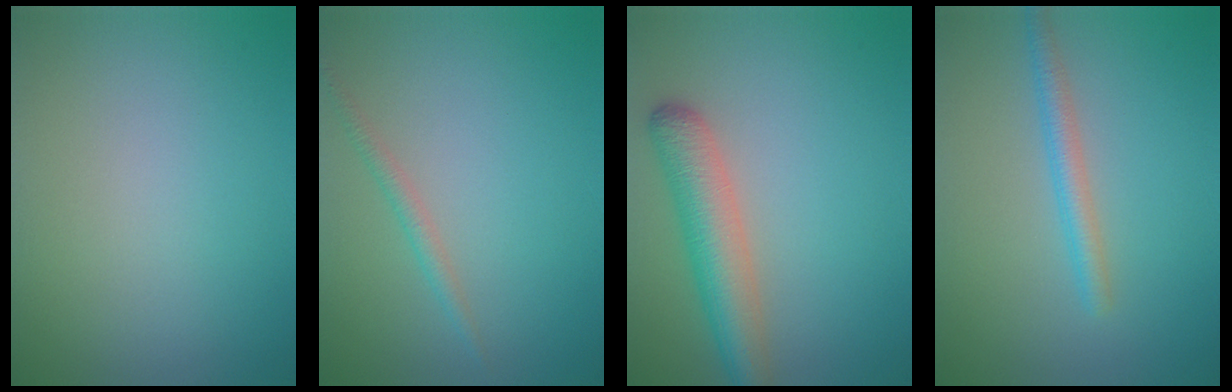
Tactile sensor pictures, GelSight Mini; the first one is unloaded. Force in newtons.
{"total": 1.4, "press": 1.4, "slide": 0.0}
{"total": 5.0, "press": 5.0, "slide": 0.2}
{"total": 2.3, "press": 2.2, "slide": 0.2}